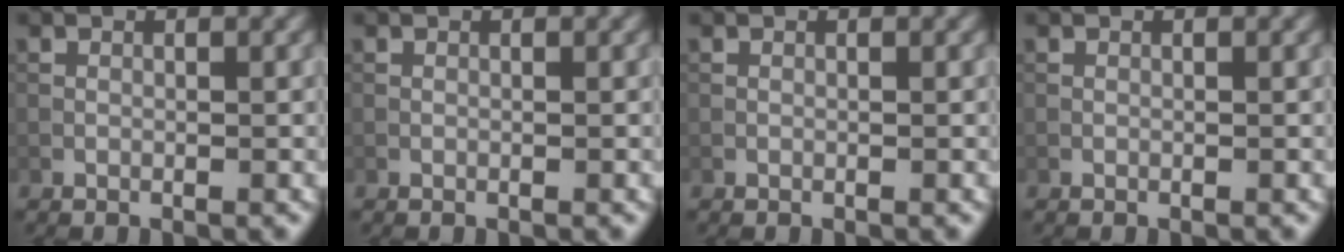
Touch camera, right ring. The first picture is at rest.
{"total": 0.0}
{"total": 0.0}
{"total": 0.0}